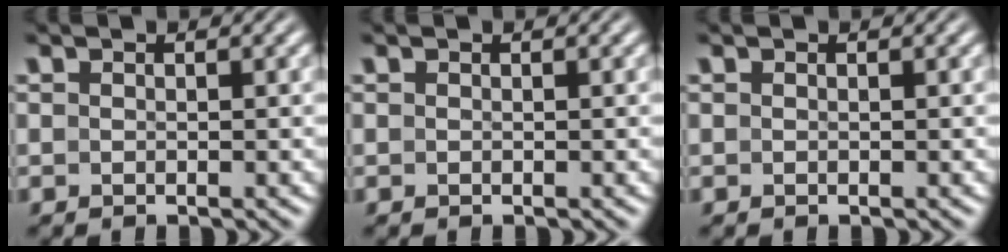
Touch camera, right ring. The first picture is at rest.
{"total": 0.0}
{"total": 1.3, "force": [-0.3, -1.2, -0.4], "torque": [0.016, -0.012, 0.005]}